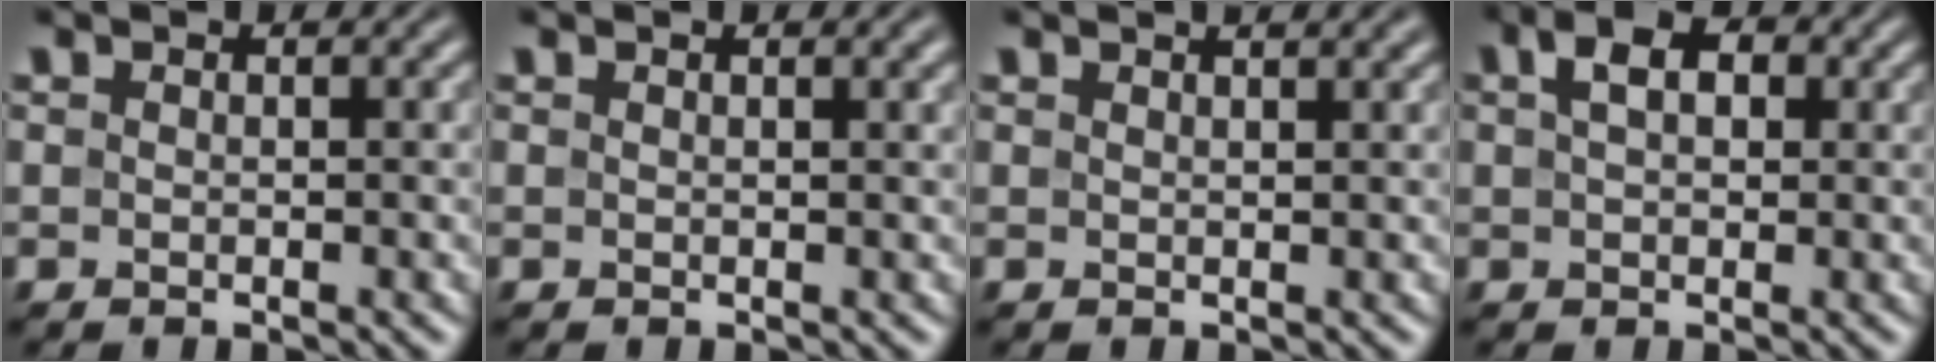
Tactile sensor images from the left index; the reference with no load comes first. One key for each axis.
{"total": 1.7, "fx": 1.0, "fy": 0.5, "fz": 1.3, "tx": -0.013, "ty": 0.004, "tz": 0.009}
{"total": 2.6, "fx": 1.8, "fy": 1.0, "fz": 1.5, "tx": 0.000, "ty": 0.012, "tz": 0.000}
{"total": 3.7, "fx": 1.3, "fy": 2.3, "fz": 2.5, "tx": -0.047, "ty": 0.013, "tz": 0.016}